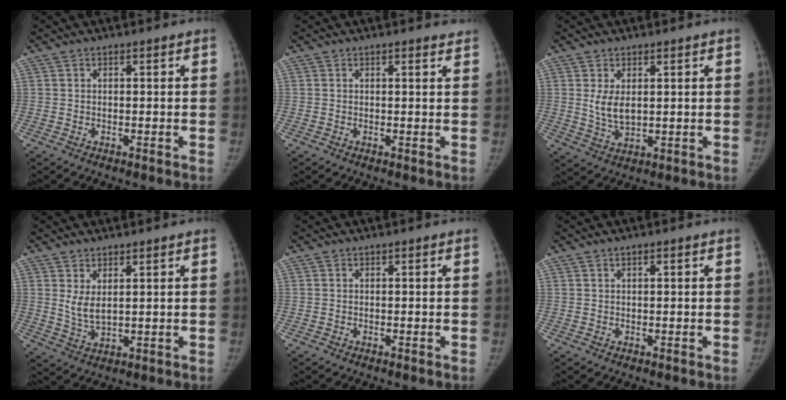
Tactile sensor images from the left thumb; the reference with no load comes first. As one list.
[{"total": 1.3, "force": [1.2, 0.2, 0.4], "torque": [-0.002, -0.006, 0.013]}, {"total": 4.8, "force": [1.1, 2.8, 3.7], "torque": [-0.063, -0.015, 0.029]}, {"total": 4.1, "force": [1.6, 1.9, 3.3], "torque": [-0.059, -0.020, 0.040]}, {"total": 0.0}, {"total": 0.7, "force": [0.4, 0.2, 0.6], "torque": [-0.010, 0.000, 0.007]}]